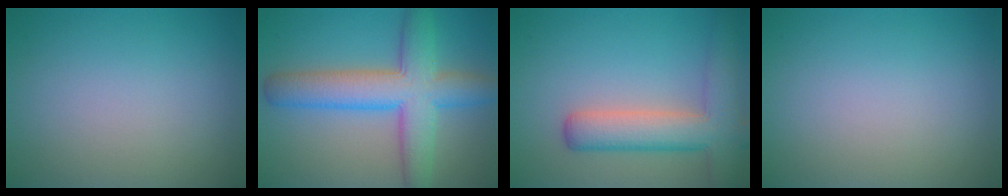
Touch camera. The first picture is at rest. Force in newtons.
{"total": 8.1, "press": 8.1, "slide": 0.1}
{"total": 6.3, "press": 6.3, "slide": 0.3}
{"total": 0.0}